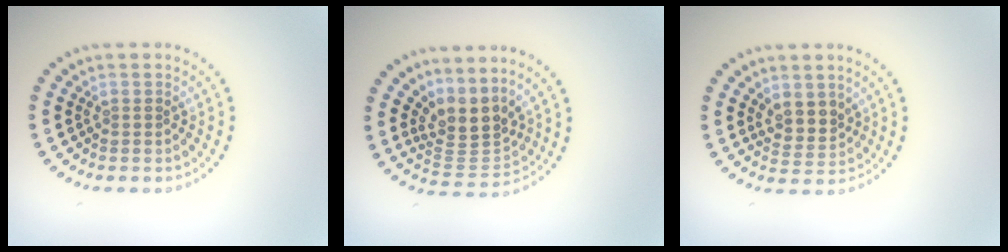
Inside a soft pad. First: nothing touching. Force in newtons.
{"total": 3.7, "press": 2.6, "slide": 2.5}
{"total": 2.4, "press": 2.2, "slide": 1.2}